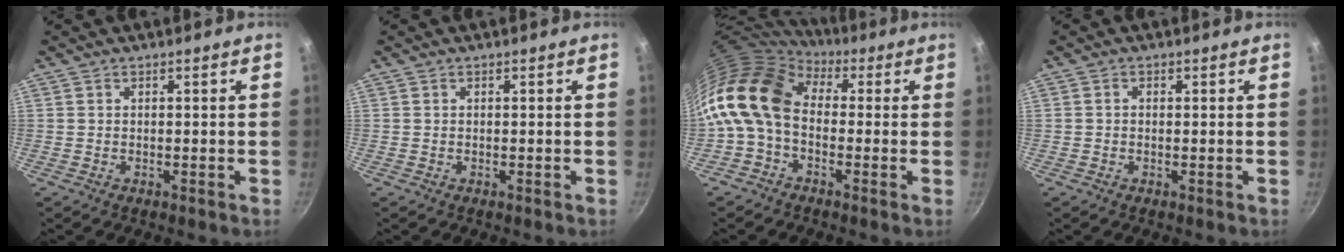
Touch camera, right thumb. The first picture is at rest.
{"total": 0.0}
{"total": 14.3, "force": [0.5, 10.1, 10.1], "torque": [-0.188, 0.026, -0.015]}
{"total": 0.7, "force": [0.0, 0.6, 0.4], "torque": [-0.007, 0.005, 0.000]}